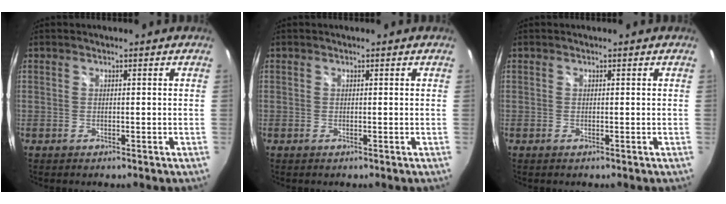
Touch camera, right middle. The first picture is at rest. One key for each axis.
{"total": 0.0}
{"total": 0.0}